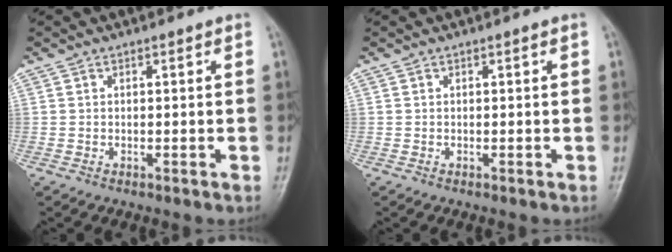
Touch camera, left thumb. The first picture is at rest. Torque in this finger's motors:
{"motor_torque": [0.00, 0.00, 0.01, -0.05, 0.00]}